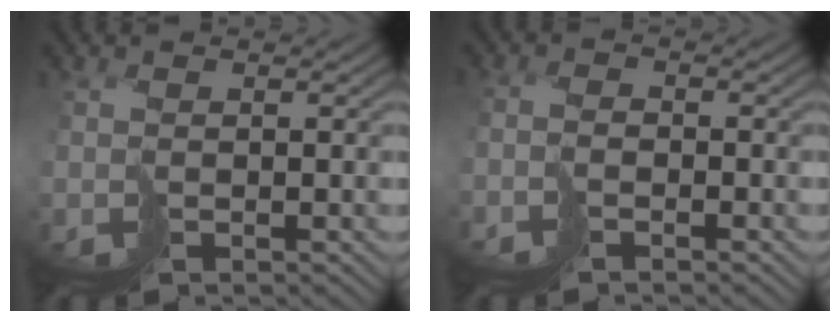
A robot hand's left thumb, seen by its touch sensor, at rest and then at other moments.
{"total": 1.7, "force": [-1.6, 0.2, -0.3], "torque": [0.013, 0.005, -0.037]}